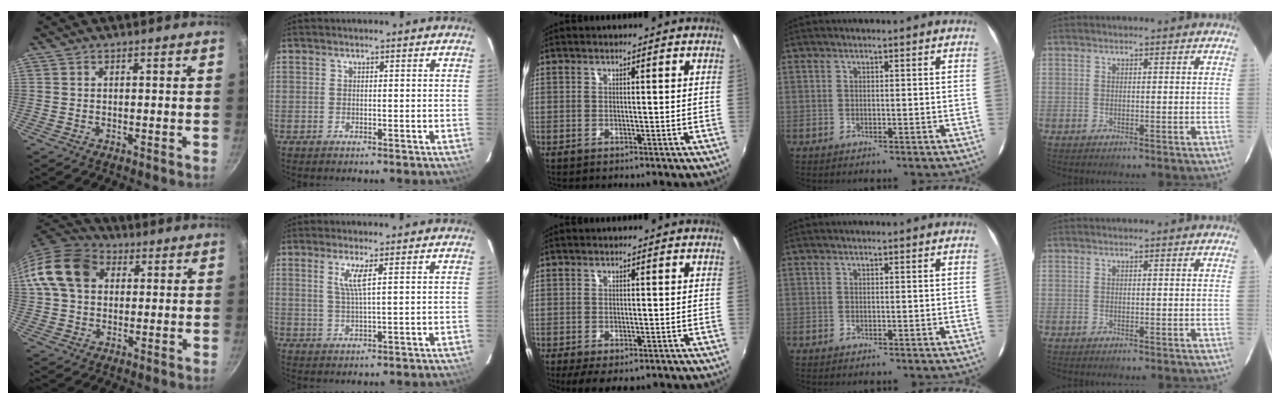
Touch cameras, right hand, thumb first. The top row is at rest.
{"thumb": {"total": 13.6, "force": [3.1, 10.3, 8.4], "torque": [-0.141, 0.023, 0.038]}, "index": {"total": 3.6, "force": [1.5, -0.3, 3.2], "torque": [-0.065, -0.005, 0.029]}, "middle": {"total": 4.7, "force": [-2.7, 2.2, 3.1], "torque": [-0.064, -0.020, -0.041]}}